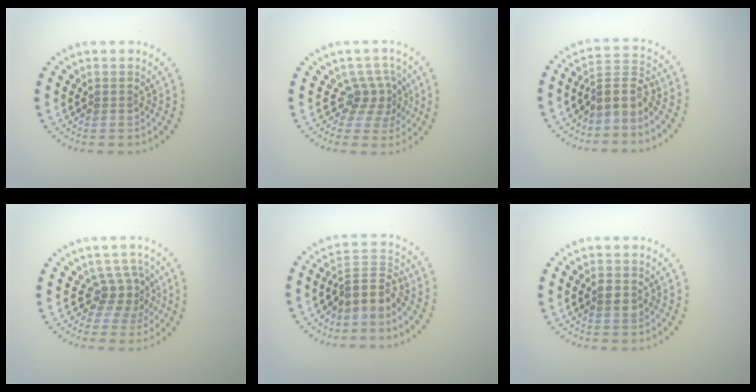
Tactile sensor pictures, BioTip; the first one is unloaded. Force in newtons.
{"total": 2.7, "press": 1.9, "slide": 1.9}
{"total": 2.9, "press": 2.1, "slide": 2.1}
{"total": 2.9, "press": 2.1, "slide": 2.0}
{"total": 3.0, "press": 2.1, "slide": 2.1}
{"total": 2.2, "press": 2.2, "slide": 0.1}